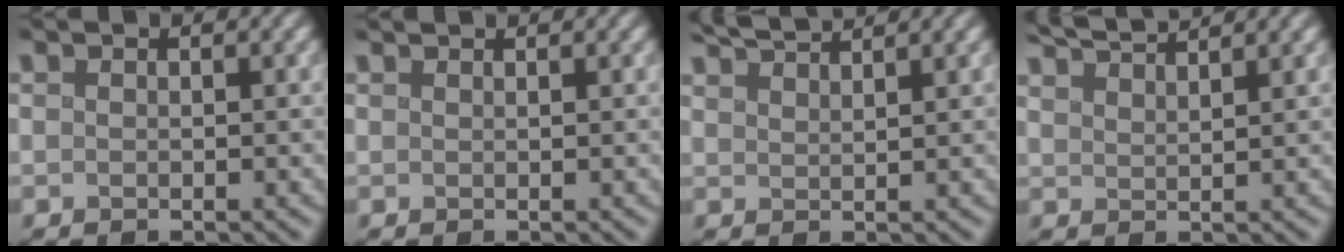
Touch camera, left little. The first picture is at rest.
{"total": 1.3, "force": [1.1, 0.4, 0.4], "torque": [0.007, 0.001, 0.003]}
{"total": 3.5, "force": [3.3, 0.2, 1.2], "torque": [-0.012, 0.011, 0.057]}
{"total": 4.4, "force": [4.0, 0.5, 1.6], "torque": [-0.024, 0.017, 0.064]}